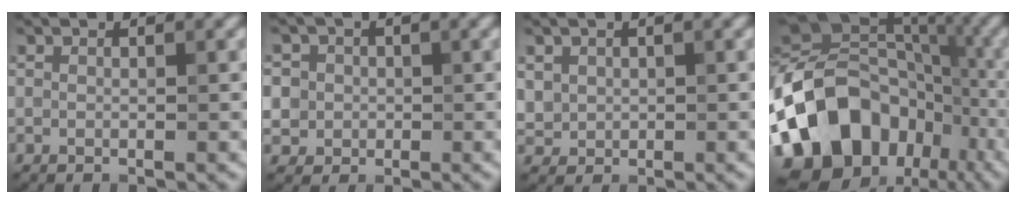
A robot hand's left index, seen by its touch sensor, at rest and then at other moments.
{"total": 5.1, "force": [0.6, 4.9, 1.5], "torque": [-0.030, 0.028, -0.006]}
{"total": 1.6, "force": [0.5, 1.5, 0.3], "torque": [-0.006, -0.005, 0.015]}
{"total": 15.6, "force": [-6.1, 11.3, 8.9], "torque": [-0.176, 0.010, -0.124]}